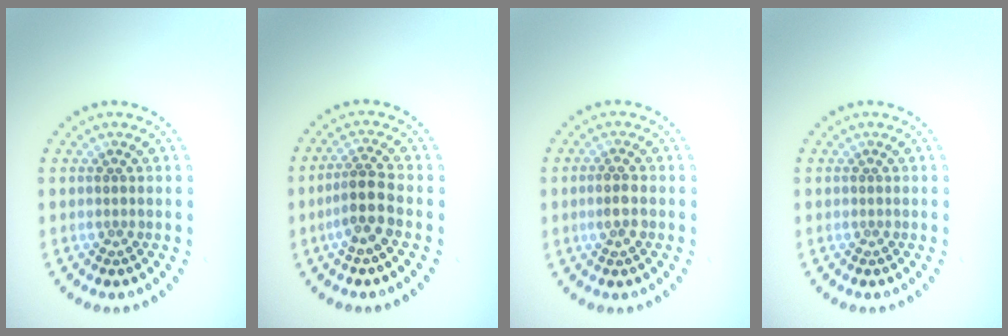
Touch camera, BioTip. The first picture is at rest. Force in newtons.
{"total": 2.8, "press": 2.3, "slide": 1.6}
{"total": 1.6, "press": 1.5, "slide": 0.4}
{"total": 0.0}